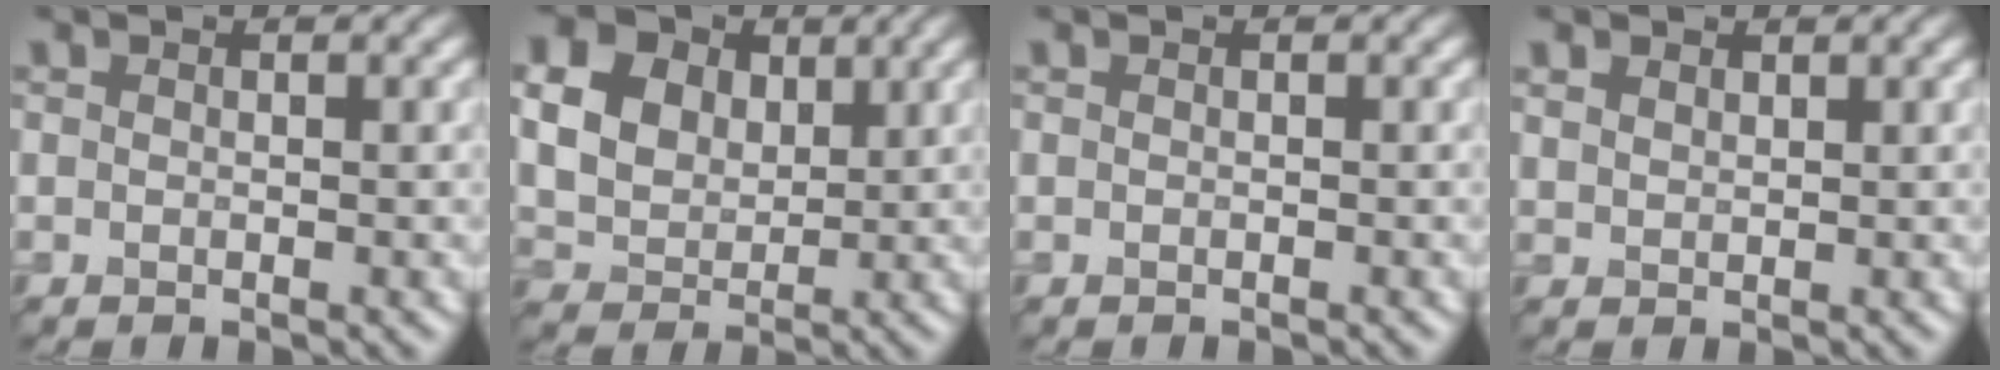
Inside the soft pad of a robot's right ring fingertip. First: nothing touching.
{"total": 13.8, "force": [5.4, 10.7, 6.9], "torque": [-0.184, 0.023, 0.098]}
{"total": 0.0}
{"total": 1.3, "force": [0.9, 0.7, 0.5], "torque": [-0.020, -0.003, 0.018]}